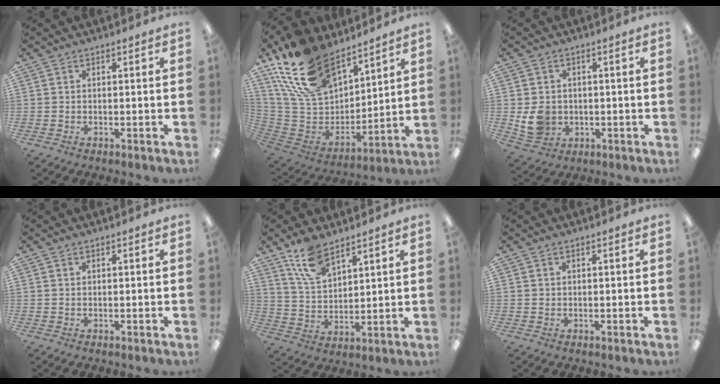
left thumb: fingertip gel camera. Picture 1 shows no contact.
{"total": 22.7, "force": [15.4, 12.4, 11.1], "torque": [-0.225, -0.081, 0.287]}
{"total": 6.5, "force": [-0.4, 5.8, 2.9], "torque": [-0.047, 0.003, -0.004]}
{"total": 0.7, "force": [0.3, 0.3, 0.5], "torque": [-0.010, 0.003, 0.005]}
{"total": 10.5, "force": [7.7, 4.7, 5.4], "torque": [-0.118, -0.027, 0.145]}
{"total": 0.7, "force": [0.3, 0.6, 0.2], "torque": [-0.005, 0.004, 0.004]}